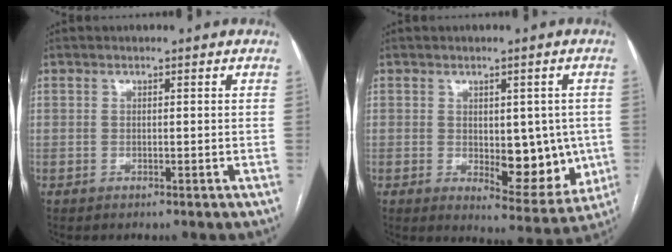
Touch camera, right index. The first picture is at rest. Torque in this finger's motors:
{"motor_torque": [0.24, 0.50, 0.16, 0.04]}